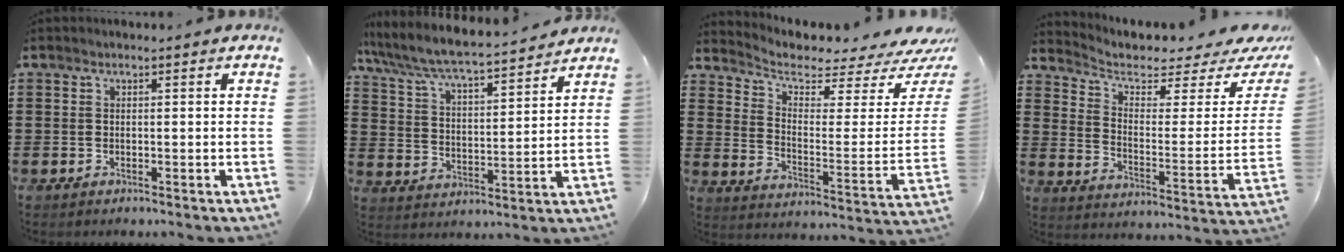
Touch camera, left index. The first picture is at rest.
{"total": 6.3, "force": [5.9, 0.3, 2.2], "torque": [-0.069, -0.042, 0.097]}
{"total": 4.6, "force": [3.7, 1.6, 2.3], "torque": [-0.061, -0.040, 0.058]}
{"total": 4.2, "force": [3.1, 1.8, 2.3], "torque": [-0.057, -0.027, 0.046]}